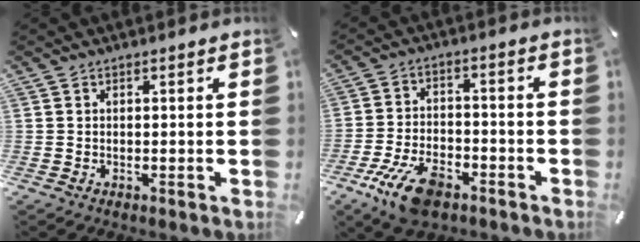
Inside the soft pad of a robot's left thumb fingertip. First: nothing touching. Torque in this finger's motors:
{"motor_torque": [-0.56, 1.42, 1.03, 0.81, 0.11]}